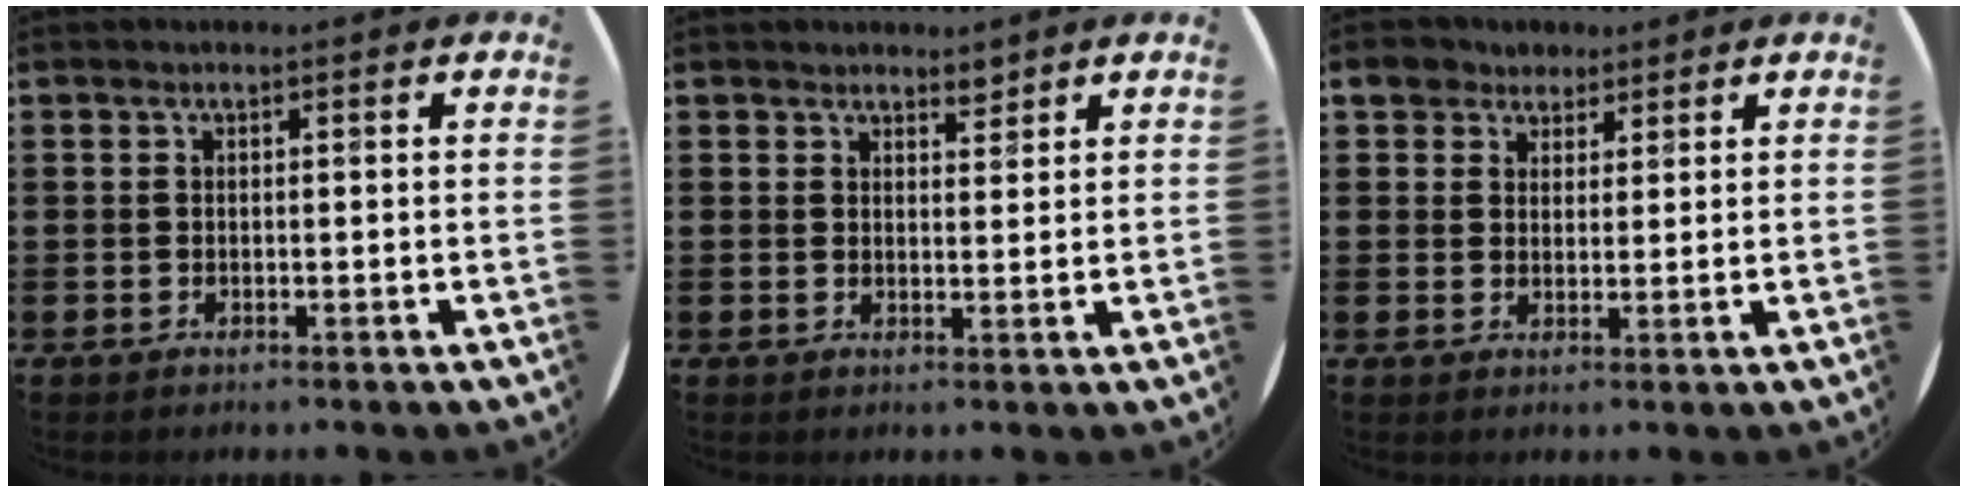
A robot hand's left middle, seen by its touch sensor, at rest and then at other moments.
{"total": 2.1, "force": [2.0, 0.5, 0.2], "torque": [0.005, -0.004, 0.035]}
{"total": 4.0, "force": [3.1, 2.6, 0.3], "torque": [-0.013, 0.006, 0.056]}